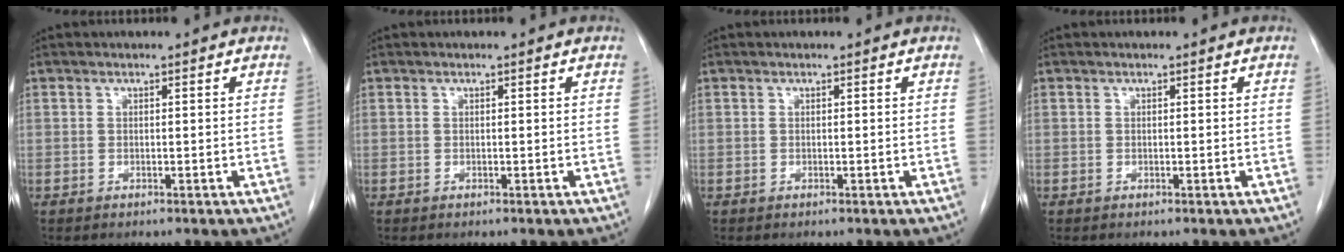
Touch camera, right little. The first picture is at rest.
{"total": 0.0}
{"total": 0.0}
{"total": 0.0}